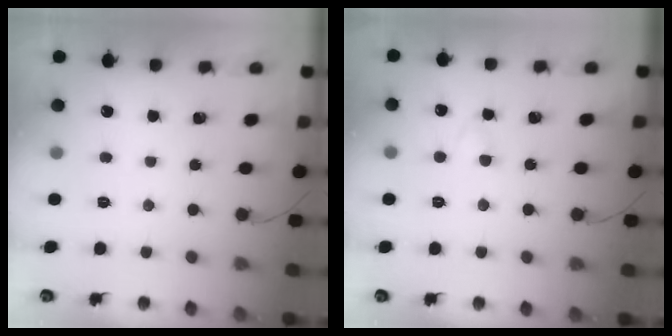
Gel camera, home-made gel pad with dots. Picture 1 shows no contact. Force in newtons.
{"total": 2.2, "press": 1.9, "slide": 1.1}